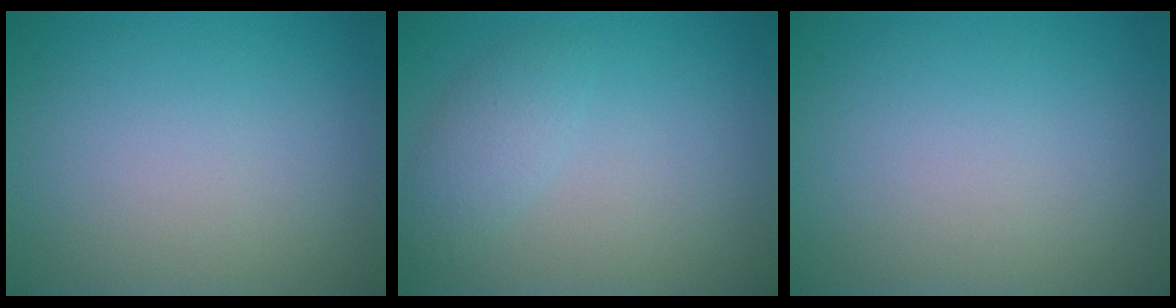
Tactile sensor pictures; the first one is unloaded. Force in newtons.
{"total": 2.1, "press": 2.1, "slide": 0.0}
{"total": 0.0}